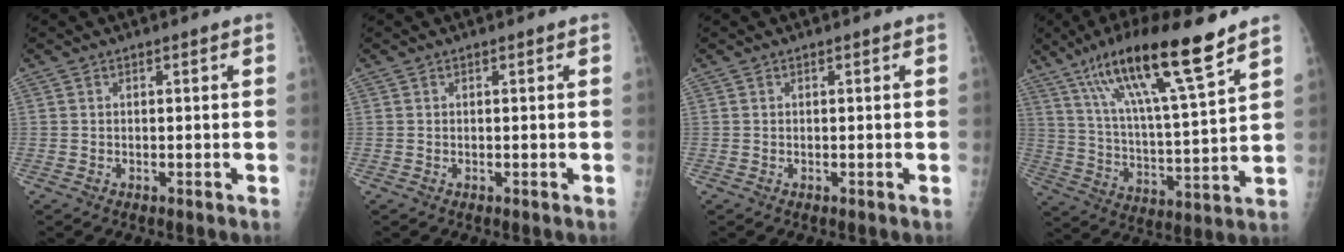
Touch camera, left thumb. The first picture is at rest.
{"total": 0.0}
{"total": 0.0}
{"total": 19.1, "force": [12.7, 2.1, 14.0], "torque": [-0.237, -0.052, 0.224]}